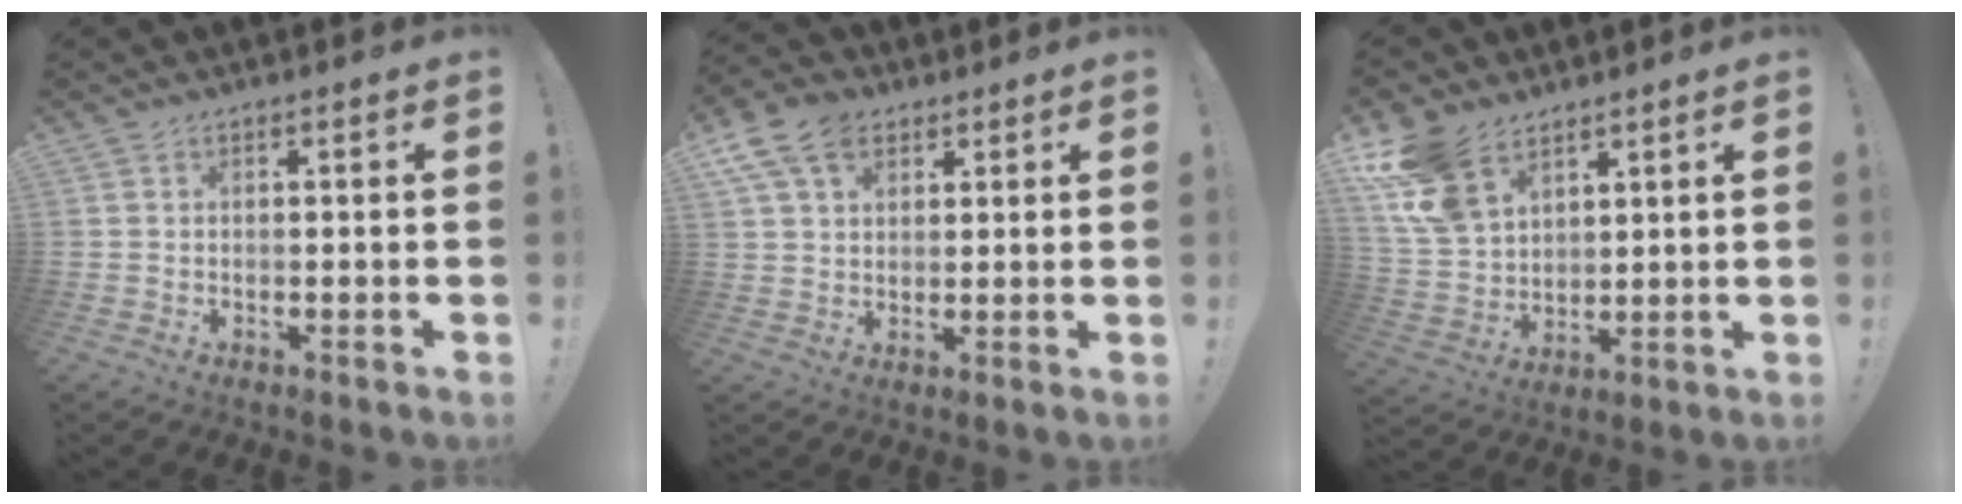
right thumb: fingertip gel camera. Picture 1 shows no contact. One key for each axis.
{"total": 11.7, "fx": 5.8, "fy": 8.0, "fz": 6.3, "tx": -0.113, "ty": -0.016, "tz": 0.112}
{"total": 14.8, "fx": 9.1, "fy": 9.1, "fz": 7.3, "tx": -0.145, "ty": -0.042, "tz": 0.181}